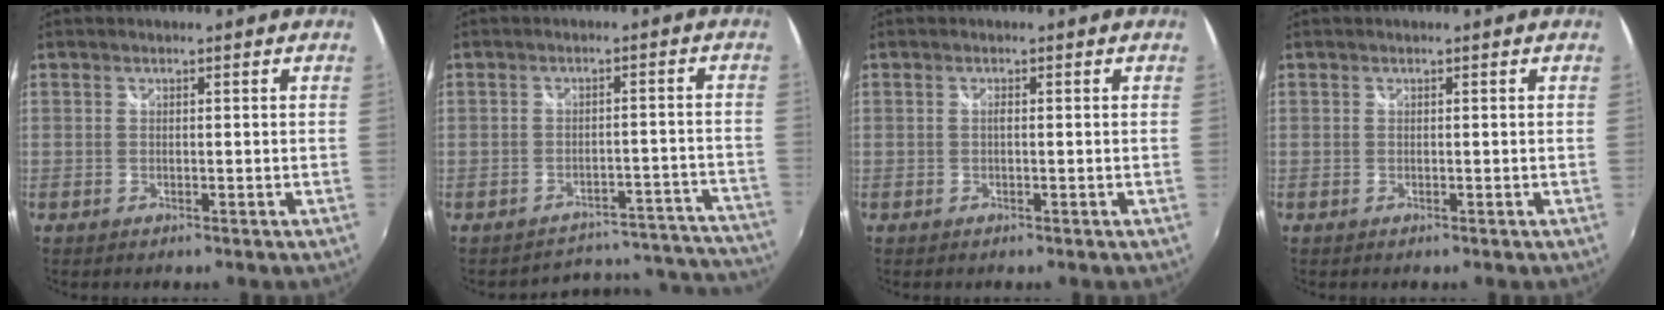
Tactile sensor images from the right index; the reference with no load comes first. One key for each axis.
{"total": 17.7, "fx": -16.7, "fy": 5.4, "fz": 2.1, "tx": -0.020, "ty": 0.054, "tz": -0.196}
{"total": 0.6, "fx": -0.1, "fy": 0.1, "fz": 0.5, "tx": -0.010, "ty": 0.003, "tz": -0.003}
{"total": 0.0}